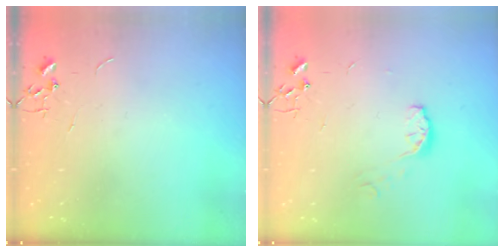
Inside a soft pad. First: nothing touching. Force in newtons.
{"total": 6.2, "press": 6.2, "slide": 0.3}